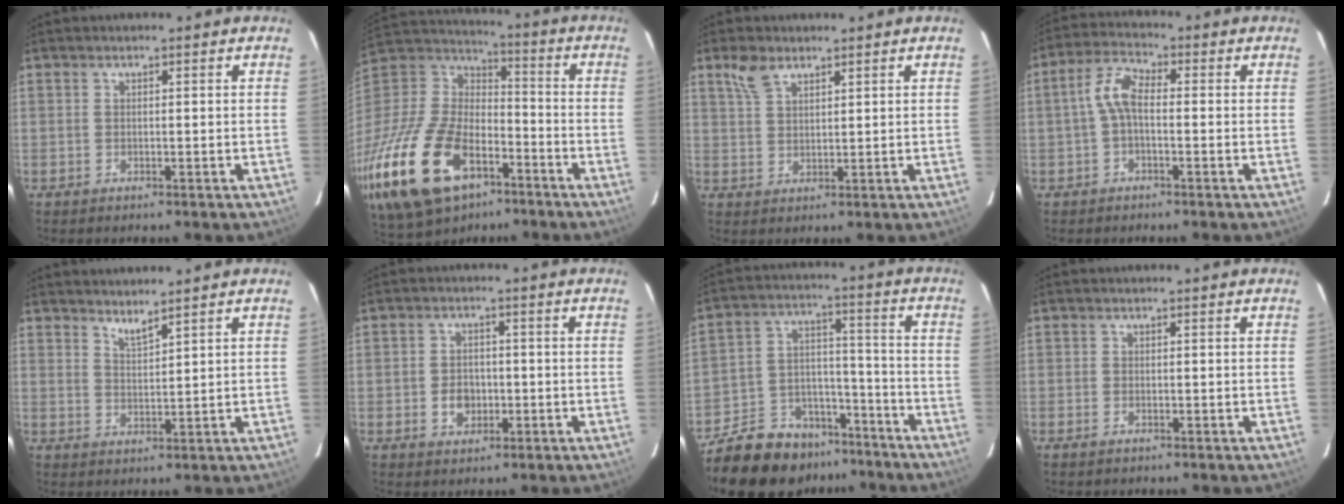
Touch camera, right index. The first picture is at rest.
{"total": 33.9, "force": [-17.2, 19.3, 21.9], "torque": [-0.512, -0.033, -0.285]}
{"total": 4.5, "force": [3.1, 2.3, 2.4], "torque": [-0.046, 0.009, 0.062]}
{"total": 5.1, "force": [-0.8, 2.3, 4.5], "torque": [-0.100, 0.020, -0.019]}
{"total": 2.7, "force": [2.4, 0.0, 1.1], "torque": [-0.021, -0.003, 0.041]}
{"total": 4.4, "force": [-1.1, 3.6, 2.3], "torque": [-0.043, 0.008, -0.013]}
{"total": 19.6, "force": [-15.1, 10.1, 7.3], "torque": [-0.176, 0.041, -0.220]}
{"total": 0.9, "force": [-0.6, 0.5, 0.4], "torque": [-0.009, -0.003, -0.013]}